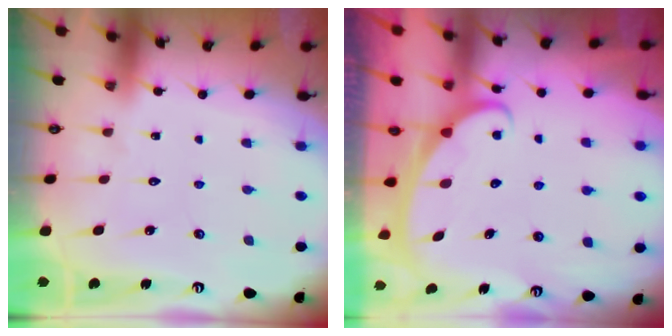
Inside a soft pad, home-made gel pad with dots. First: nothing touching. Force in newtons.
{"total": 2.5, "press": 2.4, "slide": 0.4}